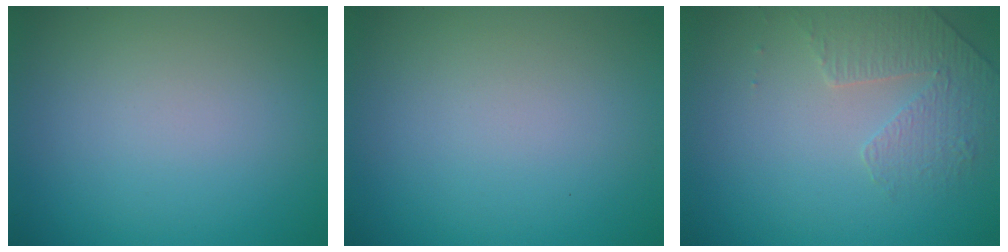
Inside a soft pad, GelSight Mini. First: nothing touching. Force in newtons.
{"total": 0.0}
{"total": 1.8, "press": 1.4, "slide": 1.0}